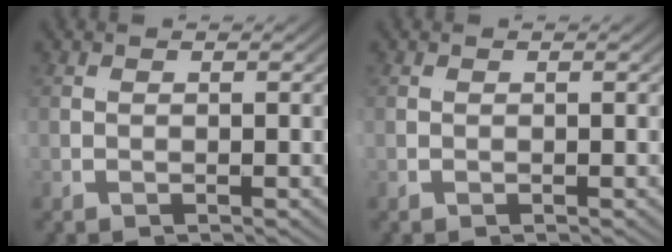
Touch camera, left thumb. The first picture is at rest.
{"total": 0.0}